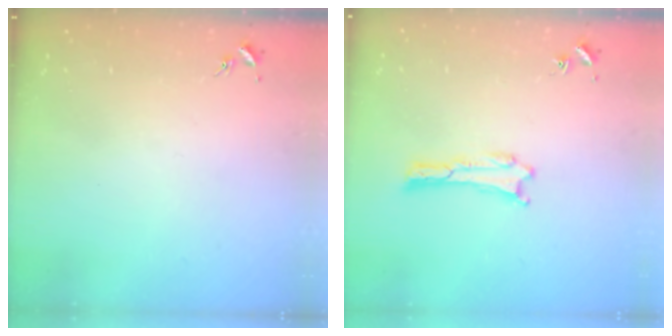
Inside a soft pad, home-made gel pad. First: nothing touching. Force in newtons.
{"total": 0.0}